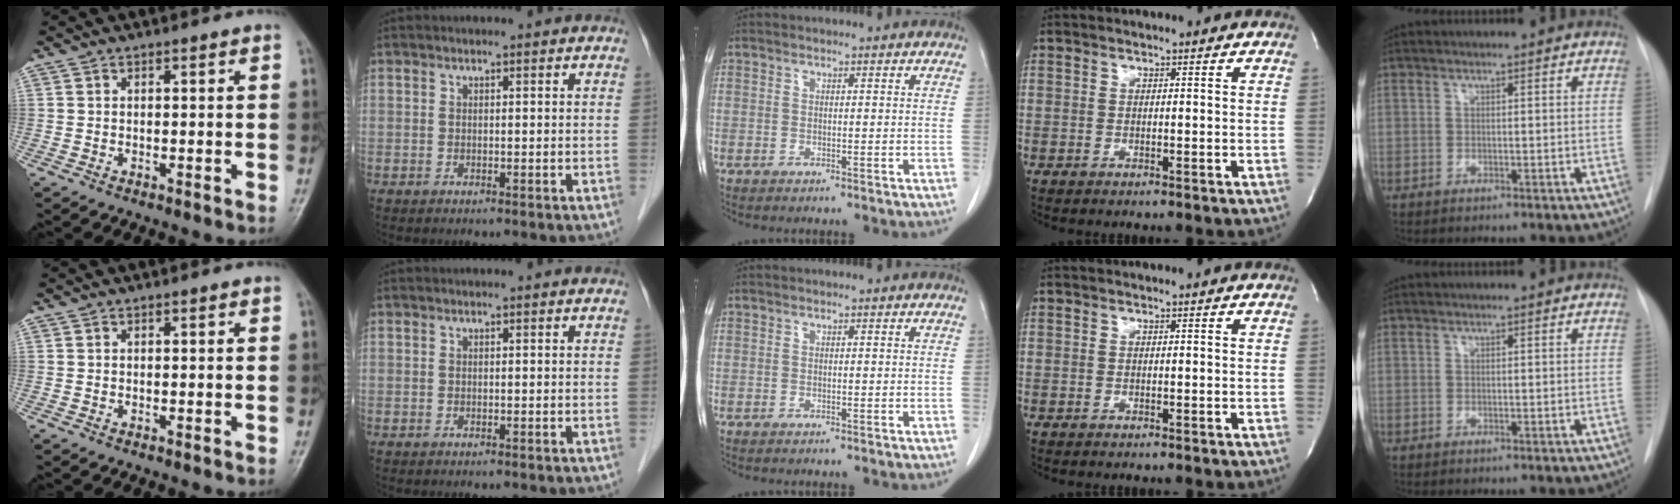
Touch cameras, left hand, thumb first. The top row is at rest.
{}